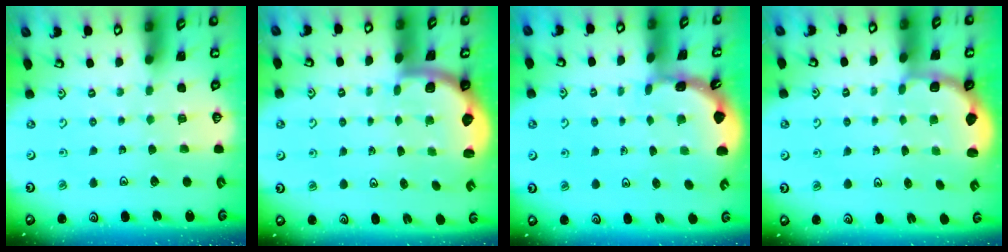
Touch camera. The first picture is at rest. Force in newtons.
{"total": 1.9, "press": 1.8, "slide": 0.5}
{"total": 1.7, "press": 1.6, "slide": 0.1}
{"total": 2.7, "press": 2.1, "slide": 1.7}